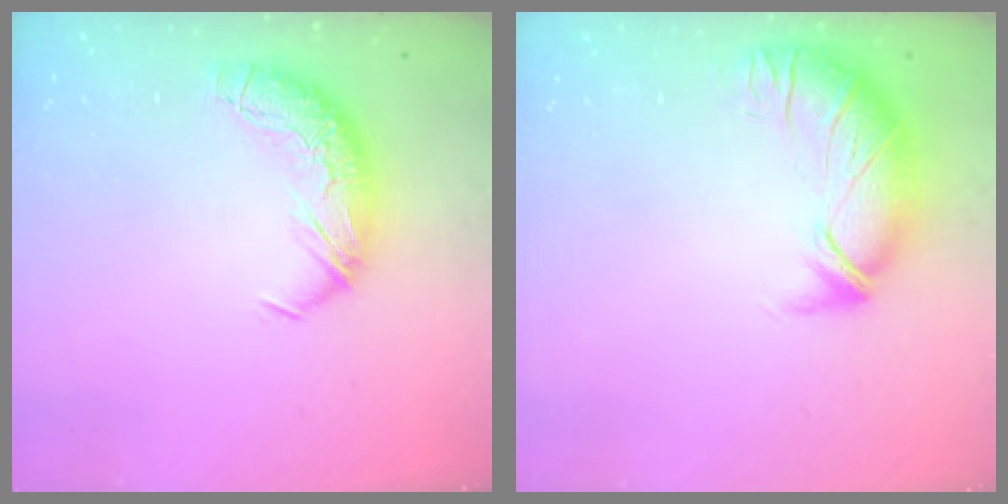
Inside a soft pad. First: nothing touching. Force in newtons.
{"total": 2.9, "press": 1.4, "slide": 2.5}